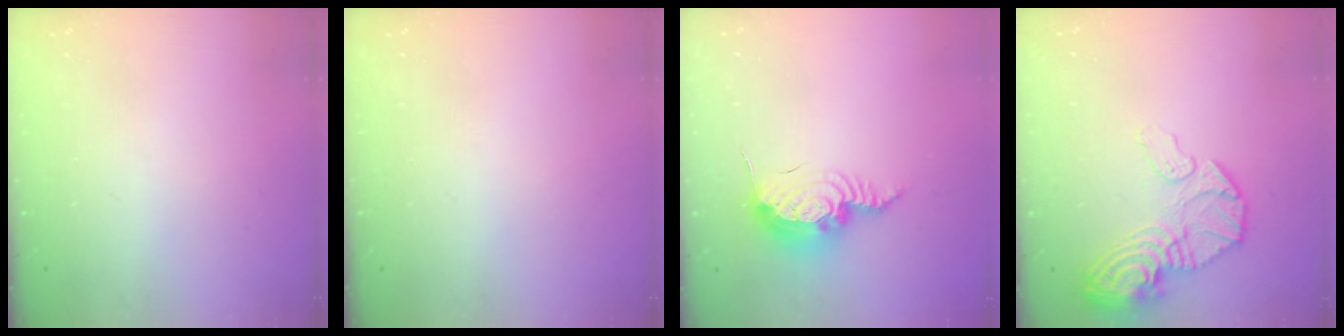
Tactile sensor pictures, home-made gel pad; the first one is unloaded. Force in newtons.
{"total": 0.0}
{"total": 16.5, "press": 16.5, "slide": 0.8}
{"total": 17.4, "press": 16.7, "slide": 5.1}